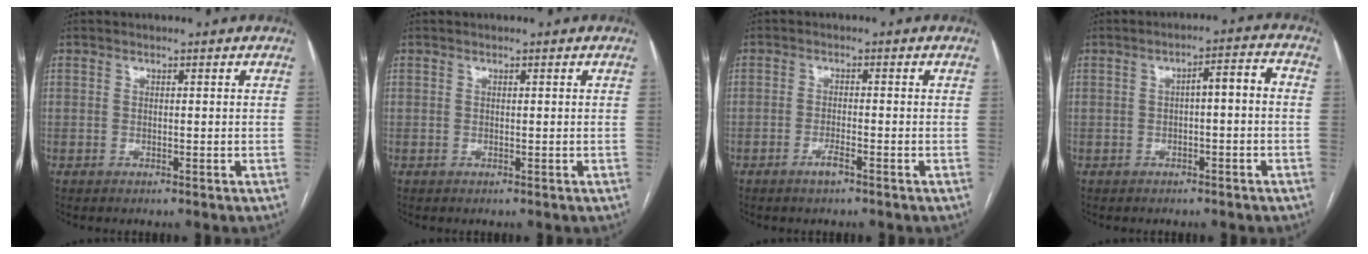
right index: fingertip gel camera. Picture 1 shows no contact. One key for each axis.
{"total": 0.0}
{"total": 2.1, "fx": -1.4, "fy": 0.1, "fz": 1.5, "tx": -0.030, "ty": -0.001, "tz": -0.027}
{"total": 4.2, "fx": -0.3, "fy": 0.9, "fz": 4.1, "tx": -0.058, "ty": 0.024, "tz": -0.004}